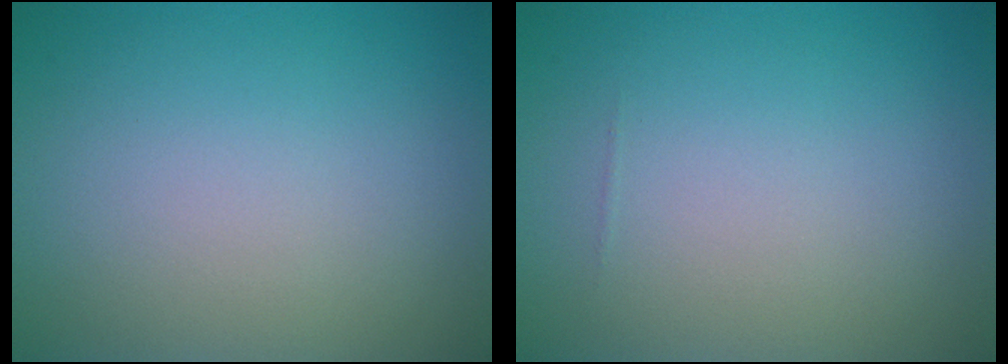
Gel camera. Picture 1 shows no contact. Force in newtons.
{"total": 0.0}